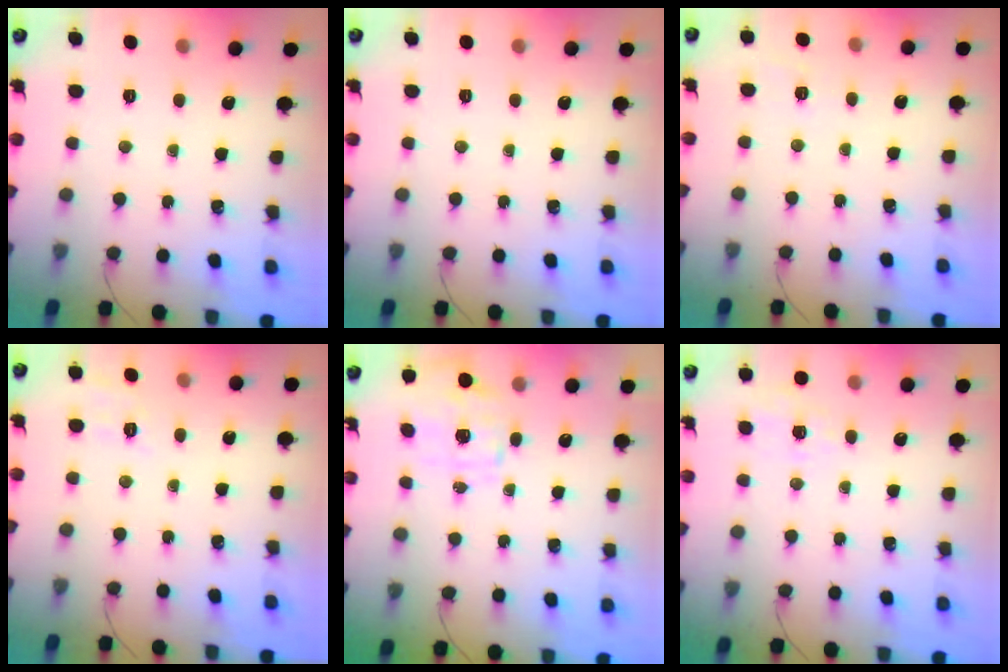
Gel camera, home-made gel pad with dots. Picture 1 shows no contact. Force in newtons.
{"total": 0.0}
{"total": 3.9, "press": 3.6, "slide": 1.5}
{"total": 2.8, "press": 2.1, "slide": 1.9}
{"total": 1.7, "press": 1.6, "slide": 0.6}
{"total": 2.1, "press": 1.3, "slide": 1.7}